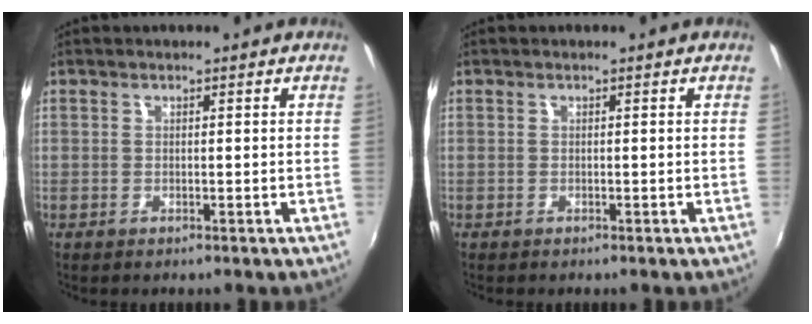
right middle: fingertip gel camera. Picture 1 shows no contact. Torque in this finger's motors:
{"motor_torque": [0.49, -0.53, 0.18, 0.06]}